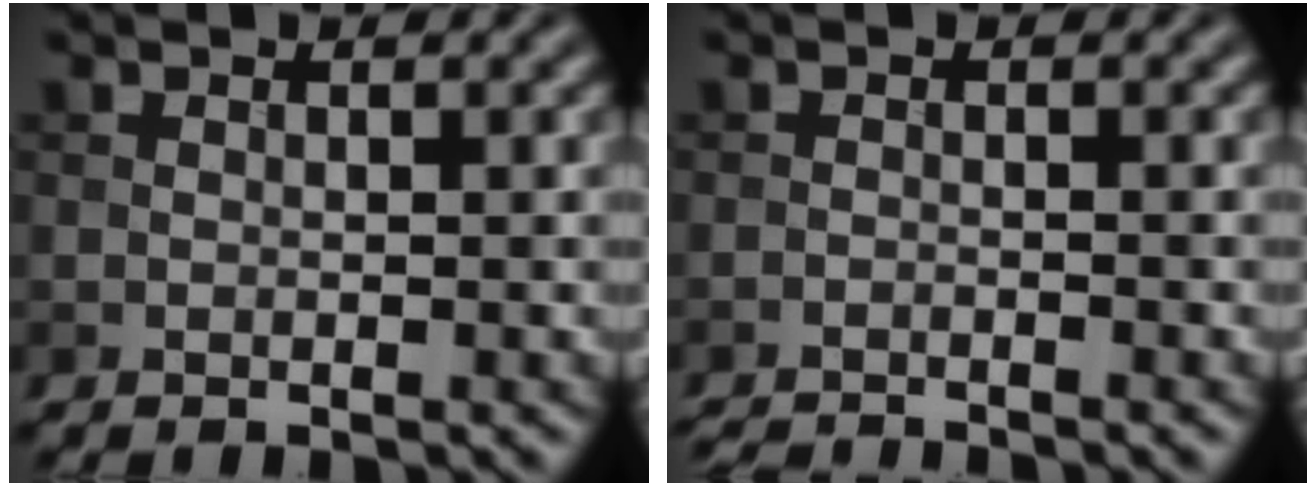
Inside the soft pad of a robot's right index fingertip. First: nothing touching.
{"total": 2.8, "force": [-2.7, 0.2, 0.7], "torque": [-0.016, -0.011, -0.047]}